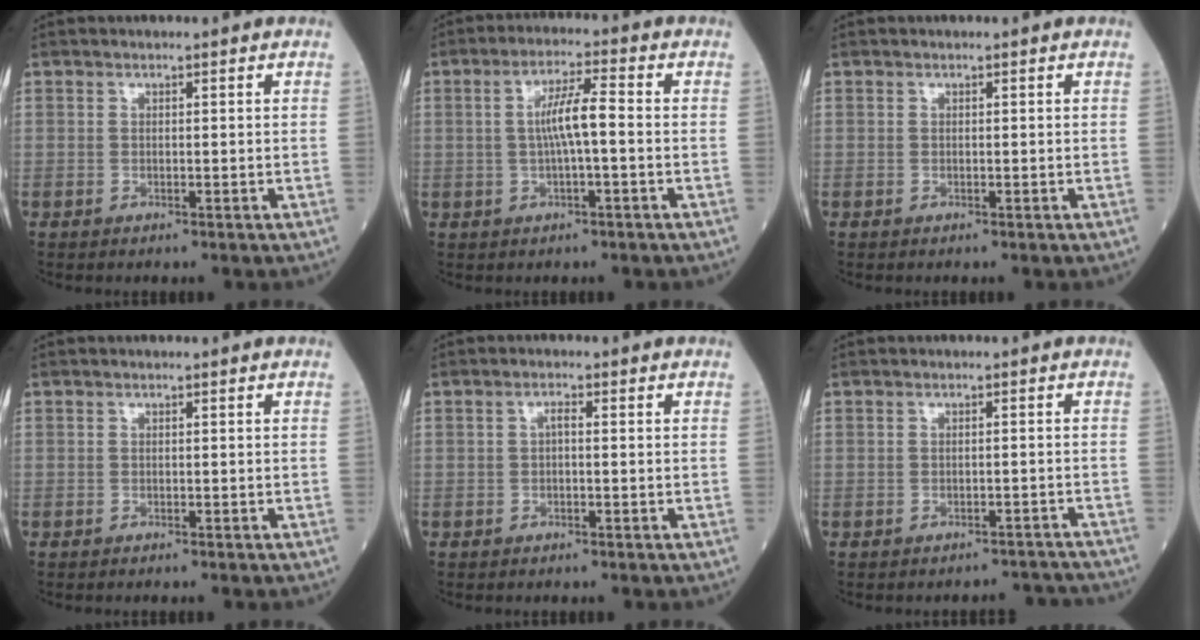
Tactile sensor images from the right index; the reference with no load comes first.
{"total": 5.7, "force": [-0.1, 0.5, 5.7], "torque": [-0.104, 0.012, -0.002]}
{"total": 0.0}
{"total": 0.7, "force": [-0.6, 0.1, 0.3], "torque": [-0.001, -0.001, -0.009]}
{"total": 1.2, "force": [-0.1, 0.3, 1.1], "torque": [-0.019, 0.003, -0.003]}
{"total": 4.1, "force": [-4.0, 0.7, -0.5], "torque": [0.018, 0.008, -0.042]}